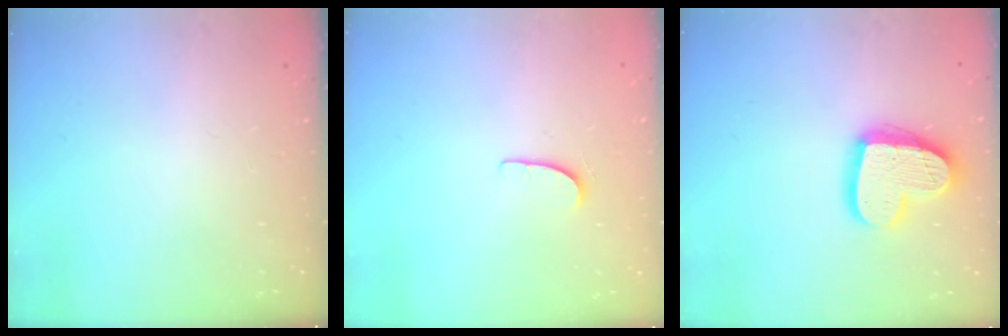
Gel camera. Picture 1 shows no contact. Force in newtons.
{"total": 5.1, "press": 5.1, "slide": 0.4}
{"total": 17.2, "press": 17.1, "slide": 1.5}